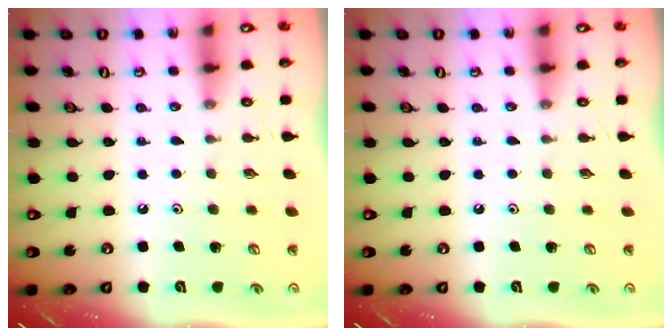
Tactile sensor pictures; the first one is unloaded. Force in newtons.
{"total": 0.0}